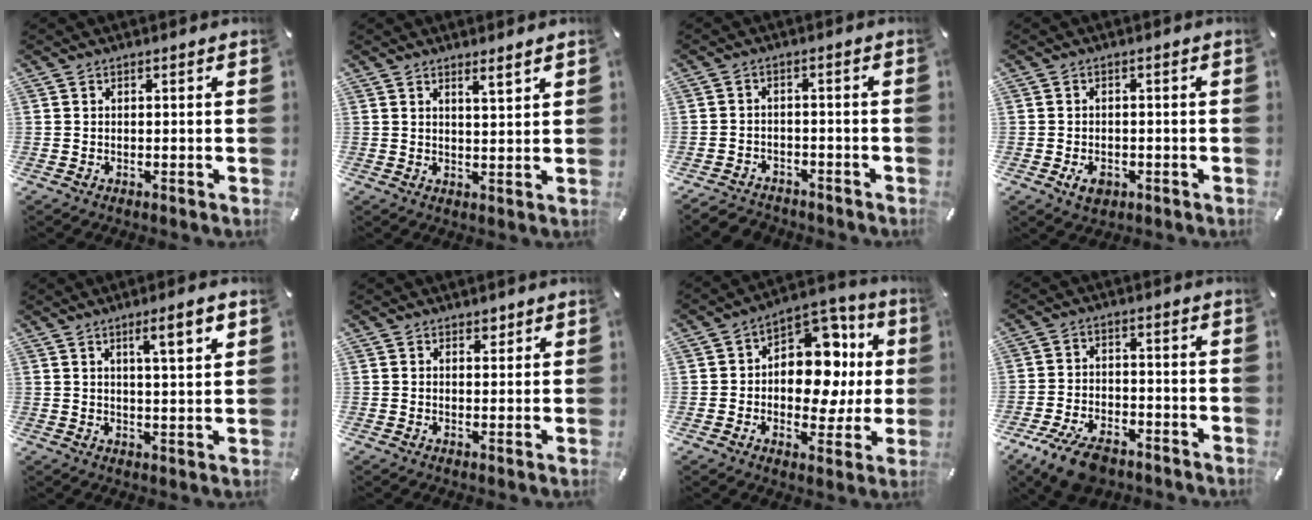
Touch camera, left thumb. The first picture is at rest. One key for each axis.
{"total": 3.0, "fx": 2.6, "fy": -0.1, "fz": 1.6, "tx": -0.027, "ty": -0.016, "tz": 0.043}
{"total": 3.6, "fx": -3.0, "fy": 1.9, "fz": 0.5, "tx": -0.015, "ty": 0.018, "tz": -0.061}
{"total": 3.8, "fx": -1.5, "fy": 2.6, "fz": 2.3, "tx": -0.037, "ty": 0.004, "tz": -0.029}
{"total": 7.3, "fx": 3.6, "fy": 0.9, "fz": 6.3, "tx": -0.096, "ty": -0.013, "tz": 0.053}
{"total": 1.7, "fx": 1.1, "fy": 1.2, "fz": 0.4, "tx": 0.007, "ty": -0.004, "tz": 0.016}
{"total": 14.0, "fx": 1.0, "fy": 10.0, "fz": 9.7, "tx": -0.120, "ty": -0.015, "tz": 0.019}
{"total": 9.0, "fx": -6.0, "fy": 4.4, "fz": 4.9, "tx": -0.099, "ty": 0.028, "tz": -0.110}